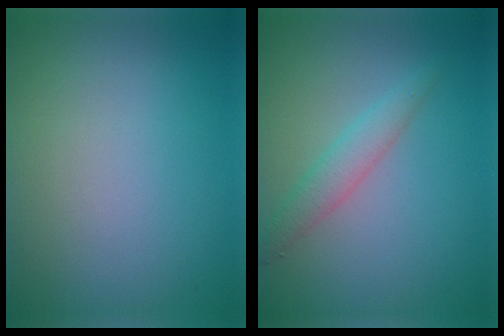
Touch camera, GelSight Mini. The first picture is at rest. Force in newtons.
{"total": 2.2, "press": 2.2, "slide": 0.1}